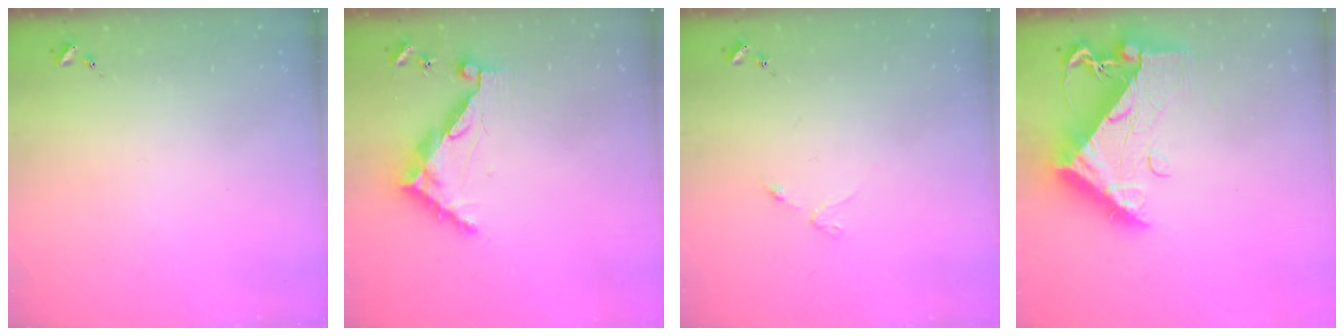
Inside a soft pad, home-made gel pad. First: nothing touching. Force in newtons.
{"total": 9.6, "press": 9.6, "slide": 0.8}
{"total": 2.5, "press": 2.4, "slide": 0.4}
{"total": 13.2, "press": 13.2, "slide": 1.4}